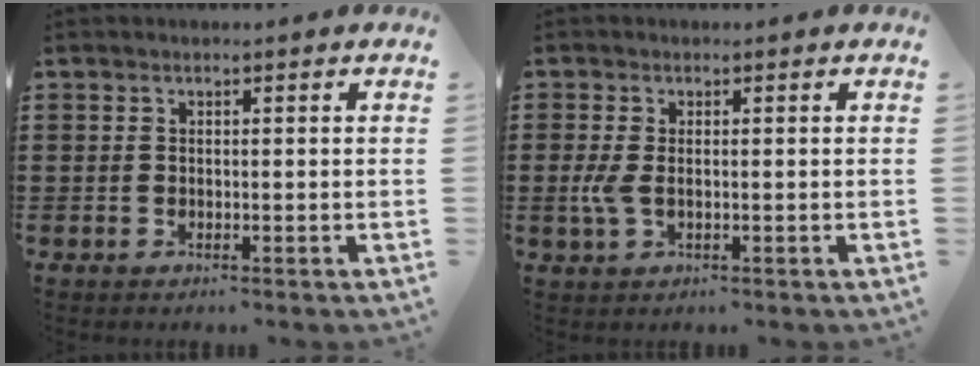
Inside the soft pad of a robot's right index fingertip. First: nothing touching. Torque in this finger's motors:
{"motor_torque": [1.36, 0.77, 0.31, 0.09]}